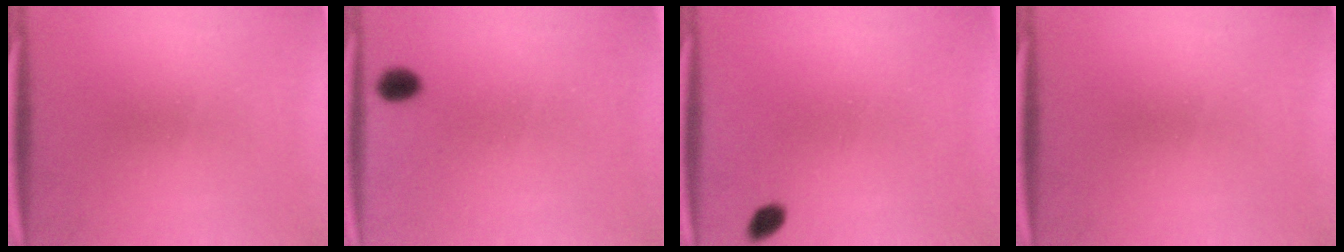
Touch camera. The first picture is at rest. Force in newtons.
{"total": 1.7}
{"total": 2.0}
{"total": 0.0}